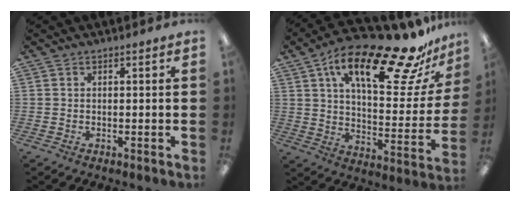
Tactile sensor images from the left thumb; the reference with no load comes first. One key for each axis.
{"total": 25.2, "fx": 16.2, "fy": 8.0, "fz": 17.5, "tx": -0.263, "ty": -0.097, "tz": 0.259}